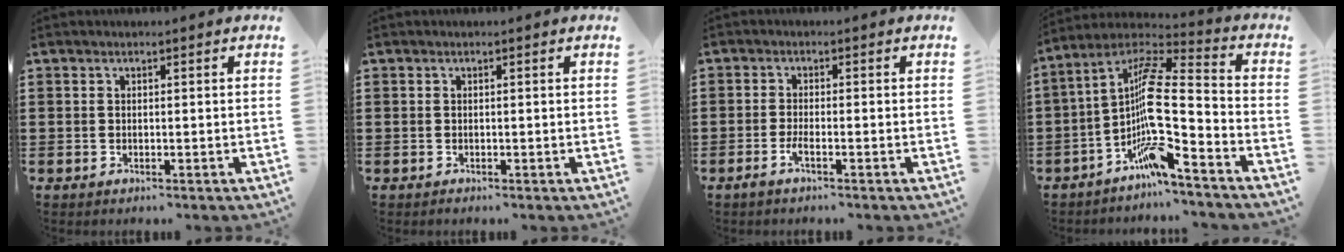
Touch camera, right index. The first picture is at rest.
{"total": 0.0}
{"total": 2.1, "force": [-1.2, 0.0, 1.7], "torque": [-0.035, -0.006, -0.025]}
{"total": 10.7, "force": [-5.0, 0.6, 9.4], "torque": [-0.203, -0.031, -0.109]}